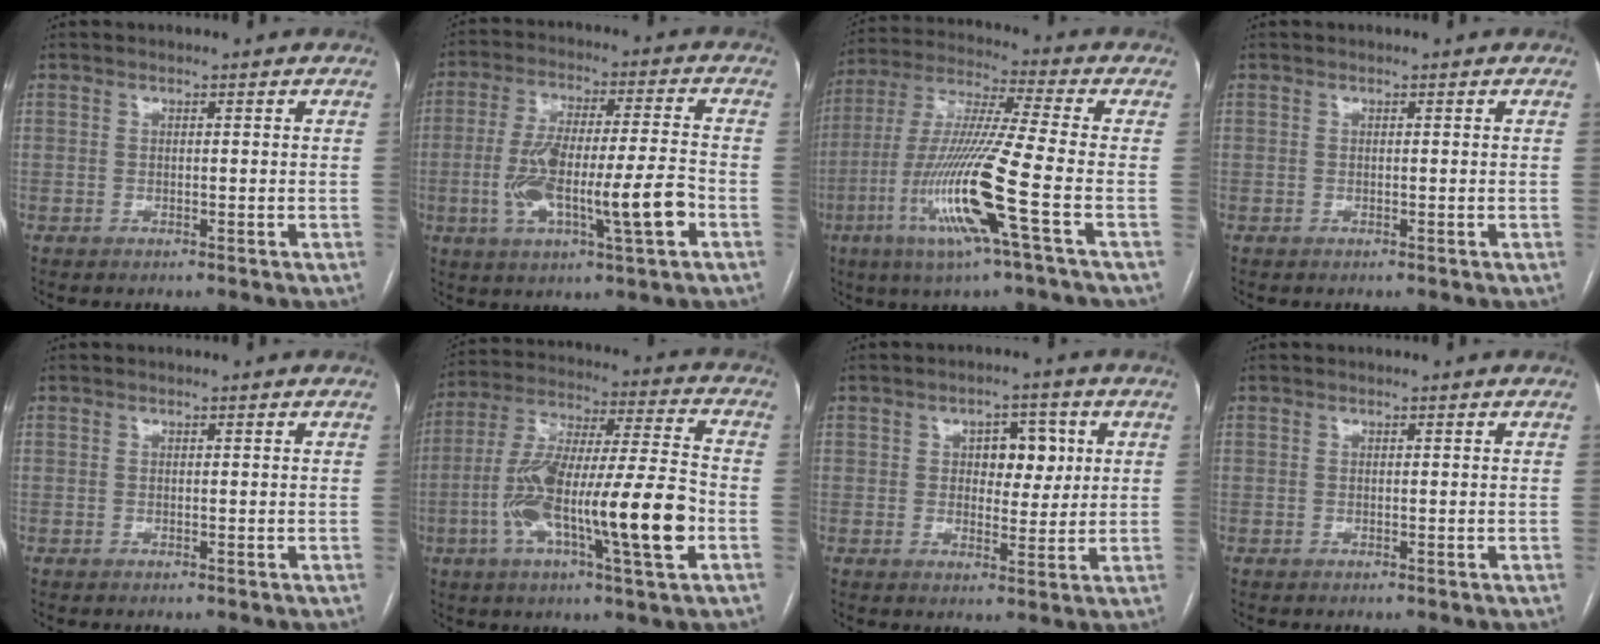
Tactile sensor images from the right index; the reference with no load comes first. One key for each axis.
{"total": 14.3, "fx": -3.8, "fy": 1.8, "fz": 13.6, "tx": -0.253, "ty": 0.009, "tz": -0.062}
{"total": 15.9, "fx": -5.5, "fy": -1.0, "fz": 14.9, "tx": -0.309, "ty": -0.019, "tz": -0.111}
{"total": 0.0}
{"total": 0.0}
{"total": 20.2, "fx": -5.4, "fy": 1.9, "fz": 19.3, "tx": -0.344, "ty": 0.002, "tz": -0.091}
{"total": 5.8, "fx": 1.5, "fy": 3.5, "fz": 4.4, "tx": -0.054, "ty": 0.012, "tz": 0.025}
{"total": 0.0}